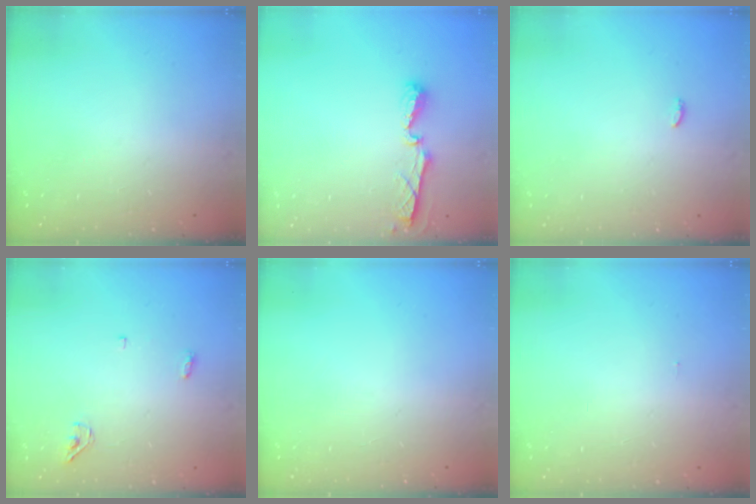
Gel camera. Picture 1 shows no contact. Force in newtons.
{"total": 5.6, "press": 5.5, "slide": 0.6}
{"total": 3.4, "press": 3.3, "slide": 1.0}
{"total": 3.6, "press": 3.5, "slide": 0.9}
{"total": 0.0}
{"total": 6.0, "press": 0.9, "slide": 5.9}